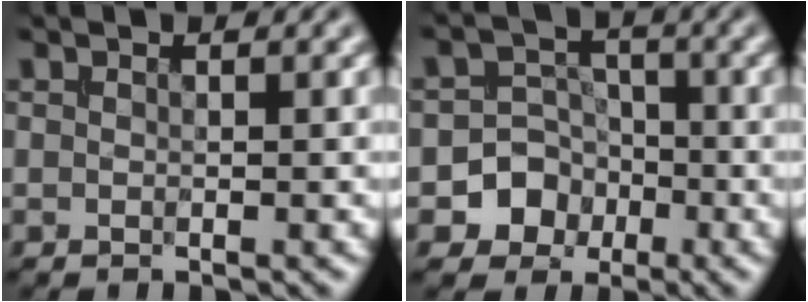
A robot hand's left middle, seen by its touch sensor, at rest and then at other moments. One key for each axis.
{"total": 4.7, "fx": -1.8, "fy": 4.2, "fz": 0.8, "tx": 0.023, "ty": 0.006, "tz": -0.054}